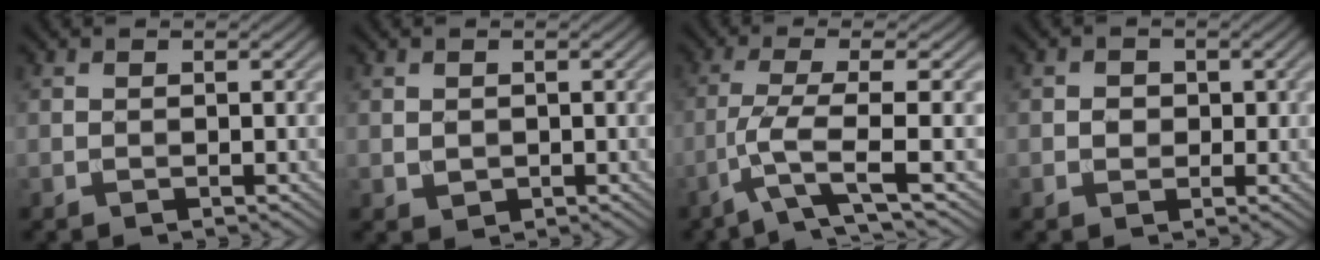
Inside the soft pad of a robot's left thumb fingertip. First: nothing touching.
{"total": 1.2, "force": [0.2, 1.0, 0.6], "torque": [-0.017, -0.004, 0.008]}
{"total": 5.2, "force": [-1.8, 0.6, 4.8], "torque": [-0.092, 0.007, -0.053]}
{"total": 1.9, "force": [0.0, 1.8, 0.7], "torque": [-0.009, -0.005, -0.002]}